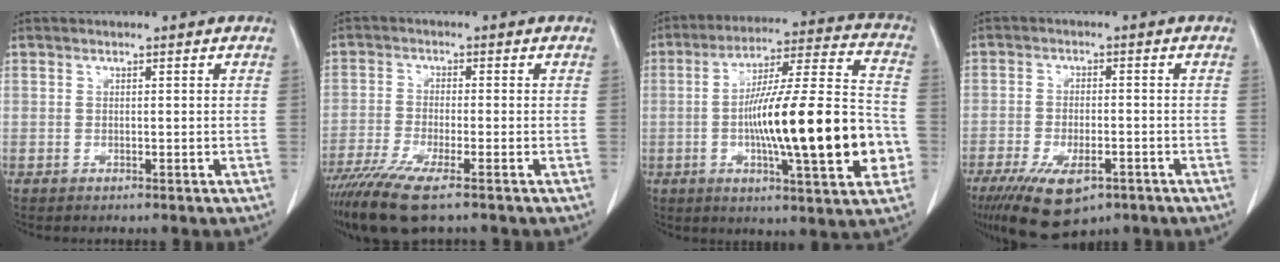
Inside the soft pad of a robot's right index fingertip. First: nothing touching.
{"total": 8.8, "force": [-6.1, 0.9, 6.2], "torque": [-0.116, -0.021, -0.112]}
{"total": 22.5, "force": [-4.1, 2.6, 22.0], "torque": [-0.323, 0.010, -0.061]}
{"total": 10.6, "force": [-6.3, 4.4, 7.3], "torque": [-0.131, -0.014, -0.099]}